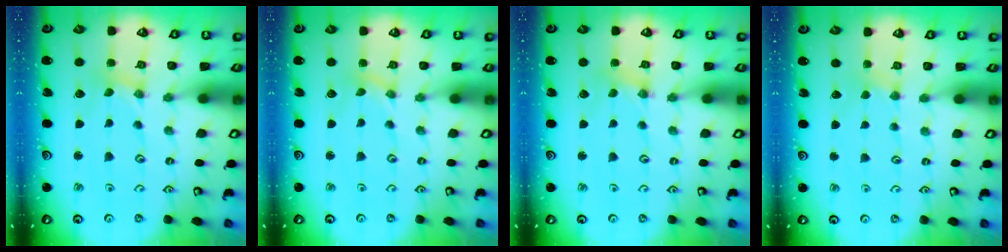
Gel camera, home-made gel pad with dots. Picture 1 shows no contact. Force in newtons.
{"total": 0.0}
{"total": 1.3, "press": 1.3, "slide": 0.3}
{"total": 1.2, "press": 1.1, "slide": 0.3}